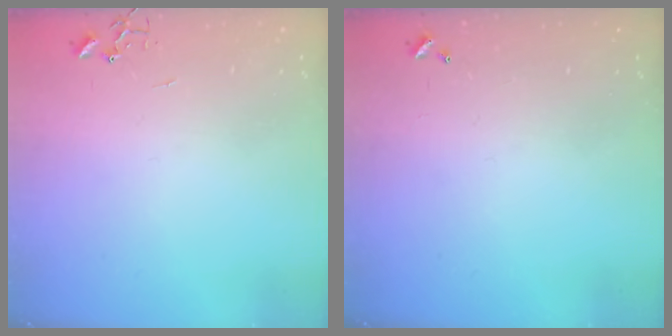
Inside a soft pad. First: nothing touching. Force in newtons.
{"total": 0.0}